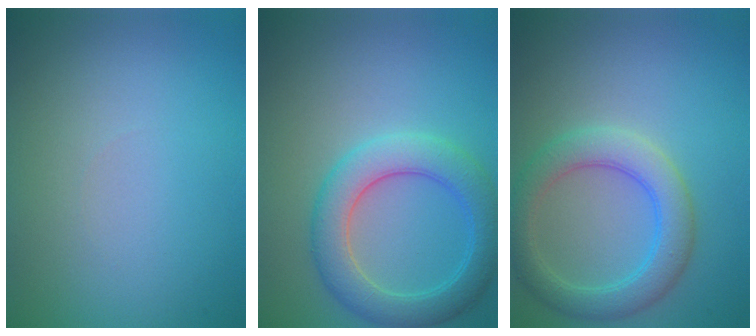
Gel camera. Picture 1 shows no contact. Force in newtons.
{"total": 4.8, "press": 4.8, "slide": 0.2}
{"total": 4.3, "press": 4.3, "slide": 0.2}